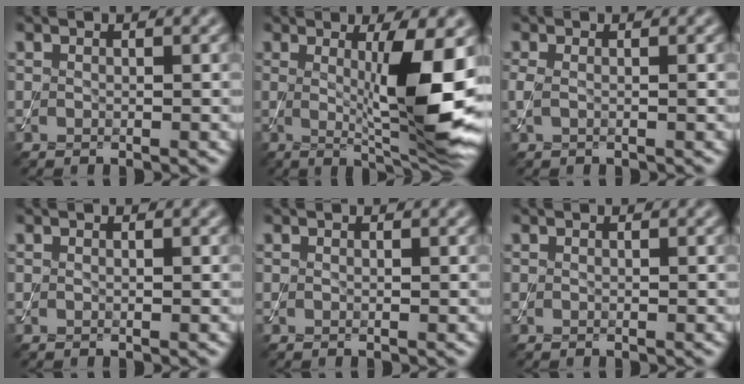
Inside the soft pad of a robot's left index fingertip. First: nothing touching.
{"total": 9.3, "force": [0.7, 1.6, 9.1], "torque": [-0.126, -0.020, 0.019]}
{"total": 1.1, "force": [0.0, 0.5, 1.1], "torque": [-0.023, -0.001, -0.003]}
{"total": 0.0}
{"total": 0.0}
{"total": 0.0}